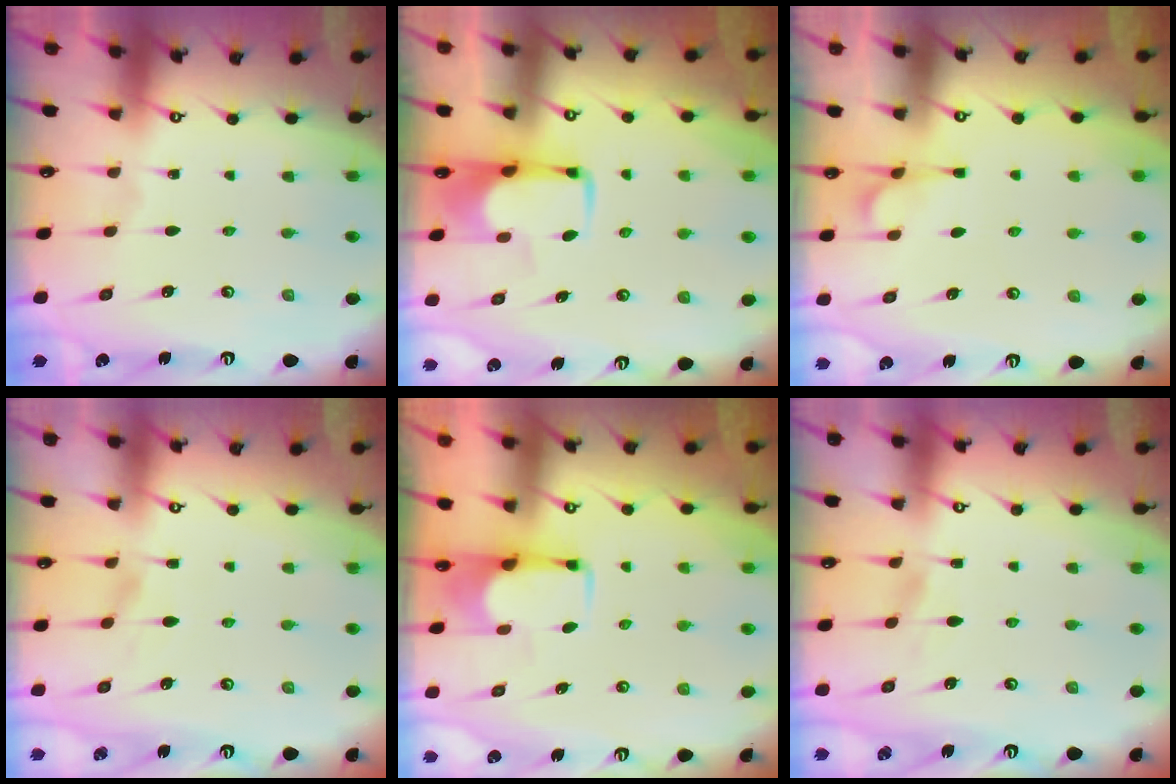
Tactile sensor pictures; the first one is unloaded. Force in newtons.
{"total": 1.9, "press": 1.9, "slide": 0.4}
{"total": 1.3, "press": 0.2, "slide": 1.3}
{"total": 1.2, "press": 0.7, "slide": 0.9}
{"total": 1.8, "press": 1.6, "slide": 0.7}
{"total": 4.1, "press": 4.1, "slide": 0.3}